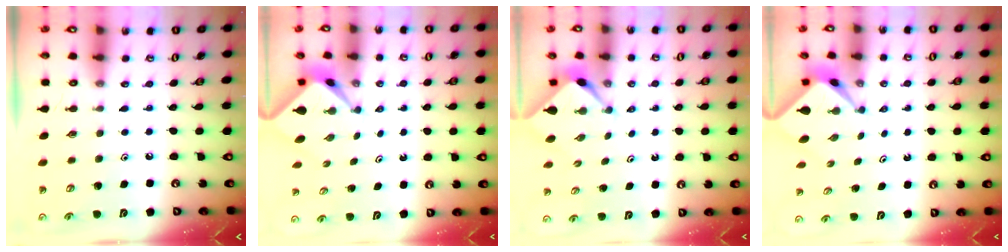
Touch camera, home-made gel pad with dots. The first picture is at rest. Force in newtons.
{"total": 1.6, "press": 1.6, "slide": 0.3}
{"total": 2.4, "press": 2.4, "slide": 0.1}
{"total": 1.6, "press": 1.6, "slide": 0.3}